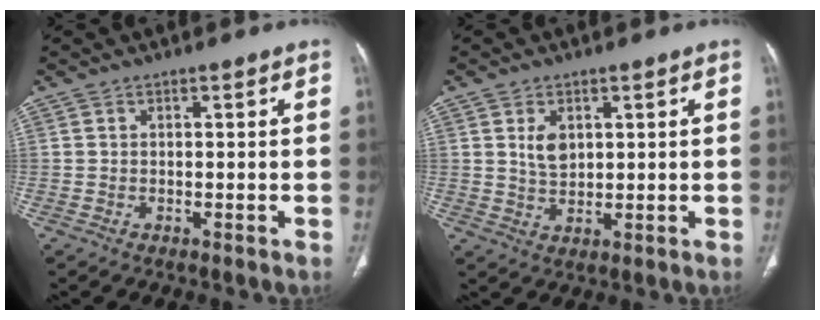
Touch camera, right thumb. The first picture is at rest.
{"total": 4.3, "force": [1.5, 2.8, 3.0], "torque": [-0.045, -0.012, 0.032]}